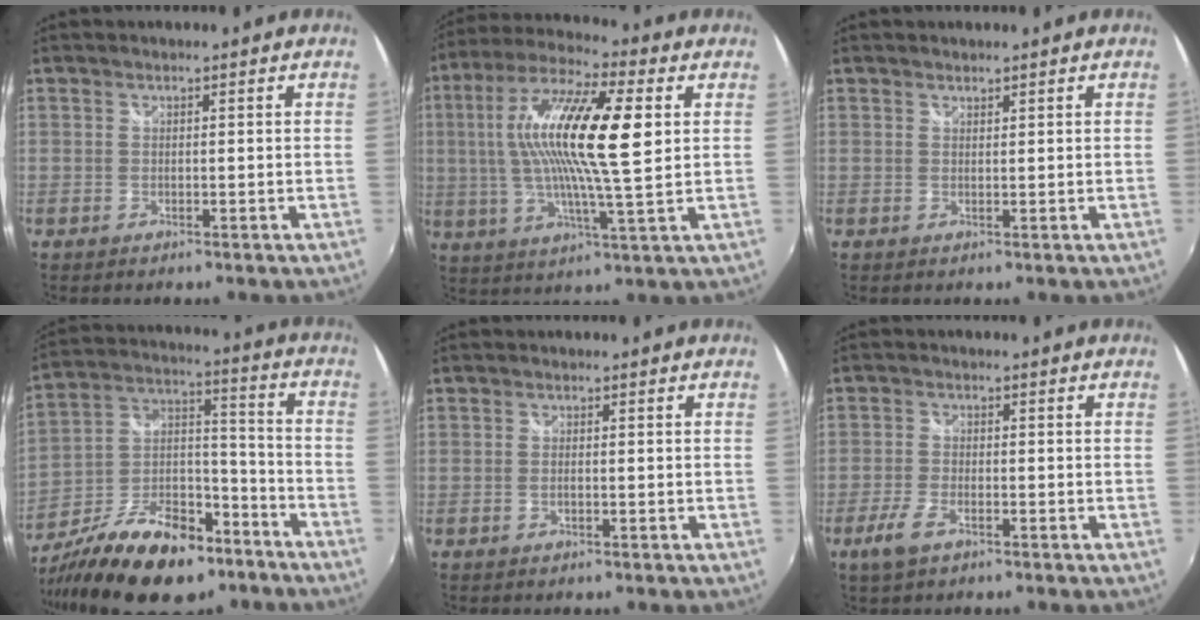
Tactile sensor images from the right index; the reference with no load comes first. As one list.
[{"total": 18.4, "force": [3.4, 3.1, 17.8], "torque": [-0.324, 0.012, 0.049]}, {"total": 0.6, "force": [0.6, 0.2, 0.0], "torque": [0.001, 0.001, 0.012]}, {"total": 22.2, "force": [-14.3, 10.5, 13.4], "torque": [-0.262, 0.000, -0.230]}, {"total": 0.9, "force": [-0.2, 0.4, 0.8], "torque": [-0.017, 0.000, -0.006]}, {"total": 4.6, "force": [-2.7, 2.0, 3.2], "torque": [-0.082, -0.006, -0.053]}]